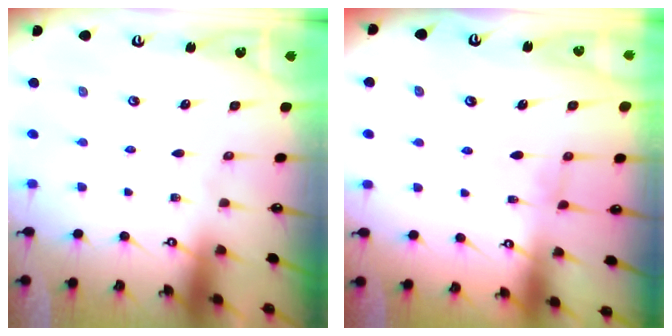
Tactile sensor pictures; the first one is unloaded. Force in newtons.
{"total": 0.0}